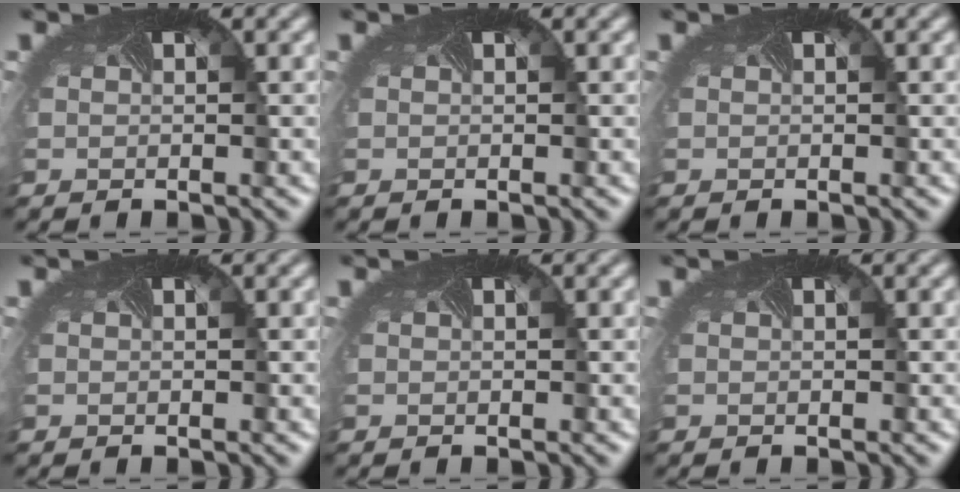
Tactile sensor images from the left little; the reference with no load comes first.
{"total": 0.0}
{"total": 0.0}
{"total": 0.0}
{"total": 0.0}
{"total": 0.0}